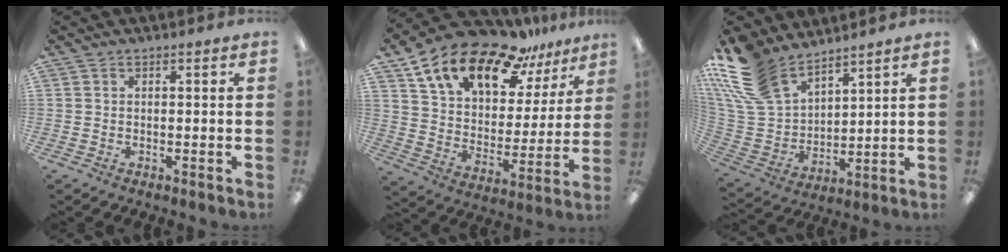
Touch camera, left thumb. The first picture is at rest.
{"total": 18.3, "force": [13.3, 8.3, 9.5], "torque": [-0.180, -0.084, 0.234]}
{"total": 18.0, "force": [13.1, 9.3, 8.2], "torque": [-0.208, -0.071, 0.246]}